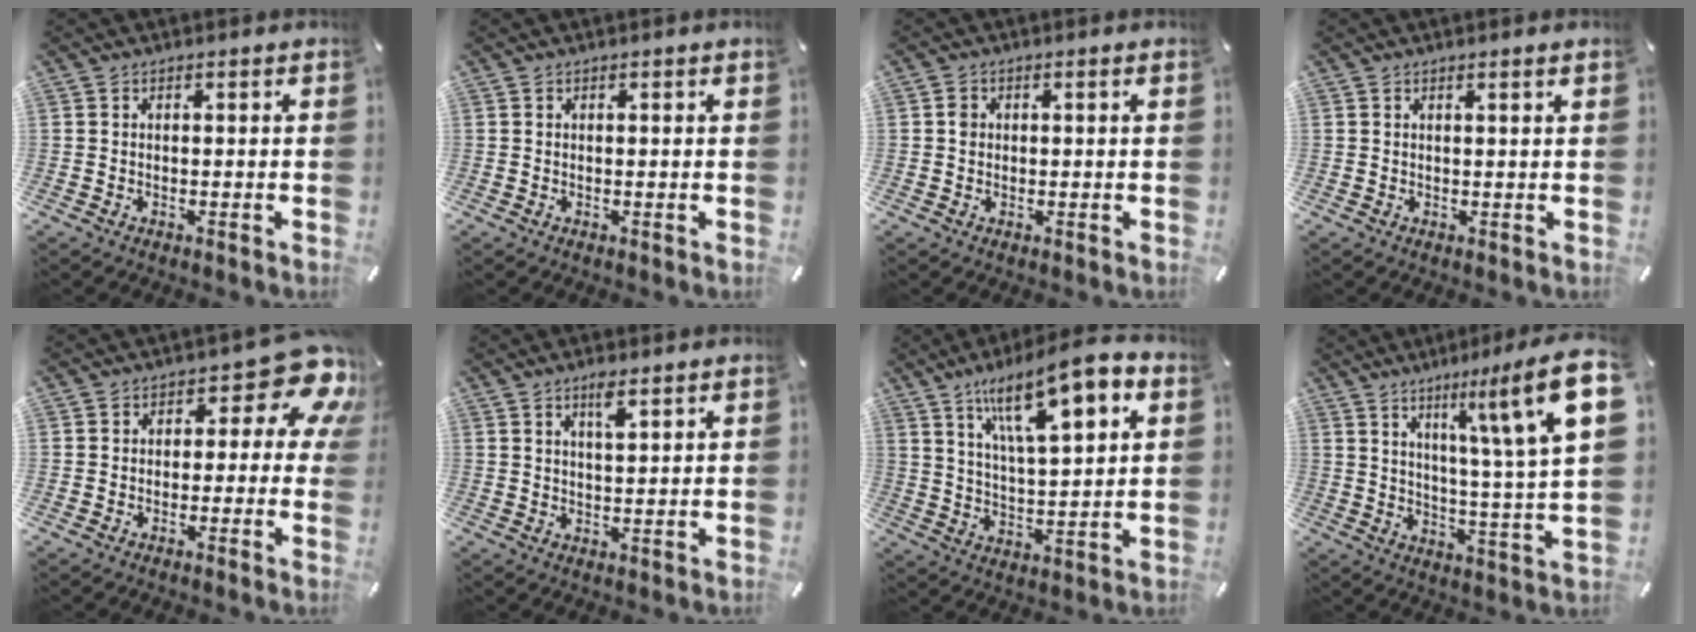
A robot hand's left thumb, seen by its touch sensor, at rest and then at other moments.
{"total": 0.0}
{"total": 1.5, "force": [0.1, 1.3, 0.8], "torque": [-0.017, 0.007, 0.000]}
{"total": 0.9, "force": [0.6, 0.0, 0.6], "torque": [-0.011, -0.001, 0.011]}
{"total": 11.6, "force": [4.4, 5.8, 9.0], "torque": [-0.105, -0.032, 0.074]}
{"total": 3.9, "force": [2.5, 1.0, 2.8], "torque": [-0.054, 0.000, 0.041]}
{"total": 15.5, "force": [9.1, 5.0, 11.5], "torque": [-0.190, -0.030, 0.150]}
{"total": 19.4, "force": [9.6, 2.4, 16.7], "torque": [-0.240, -0.060, 0.131]}